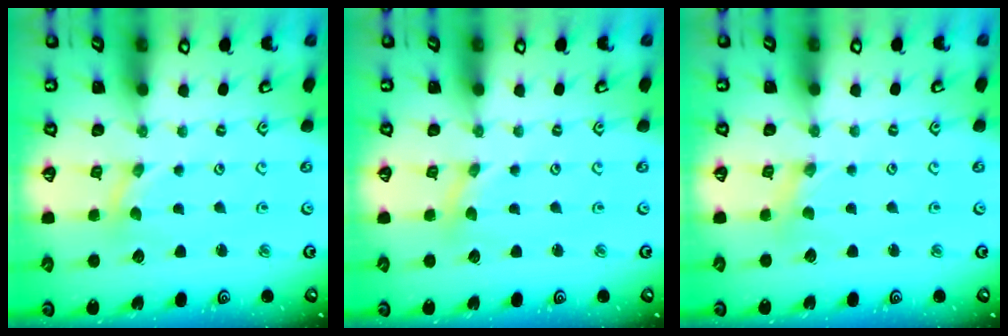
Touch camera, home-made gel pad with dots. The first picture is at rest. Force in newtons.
{"total": 0.8, "press": 0.8, "slide": 0.0}
{"total": 0.0}